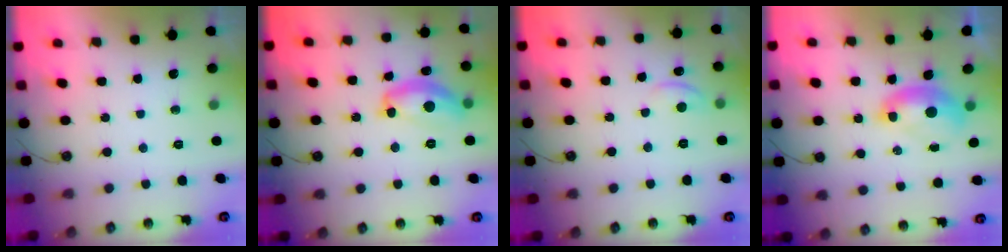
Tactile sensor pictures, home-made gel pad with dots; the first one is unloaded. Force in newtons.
{"total": 9.6, "press": 9.6, "slide": 0.8}
{"total": 0.5, "press": 0.0, "slide": 0.5}
{"total": 1.8, "press": 1.7, "slide": 0.6}